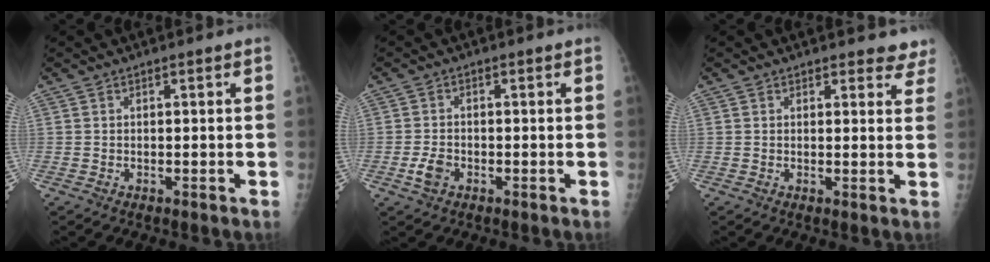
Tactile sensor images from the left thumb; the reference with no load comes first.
{"total": 3.2, "force": [-1.3, 2.2, 2.0], "torque": [-0.039, 0.004, -0.023]}
{"total": 5.0, "force": [4.5, 2.2, 0.0], "torque": [0.045, -0.023, 0.027]}